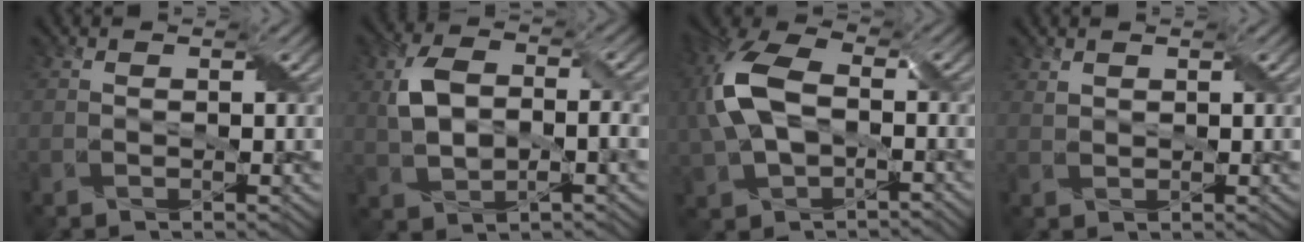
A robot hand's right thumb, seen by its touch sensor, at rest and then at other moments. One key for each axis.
{"total": 6.6, "fx": 0.3, "fy": 3.9, "fz": 5.3, "tx": -0.118, "ty": 0.002, "tz": 0.007}
{"total": 11.5, "fx": 0.0, "fy": 7.4, "fz": 8.7, "tx": -0.235, "ty": 0.006, "tz": -0.003}
{"total": 1.0, "fx": 0.9, "fy": 0.4, "fz": 0.0, "tx": -0.004, "ty": -0.001, "tz": 0.023}